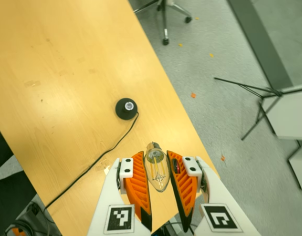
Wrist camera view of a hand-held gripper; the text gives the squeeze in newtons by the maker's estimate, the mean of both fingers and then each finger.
{"total": 14.3, "left": 15.4, "right": 13.1}